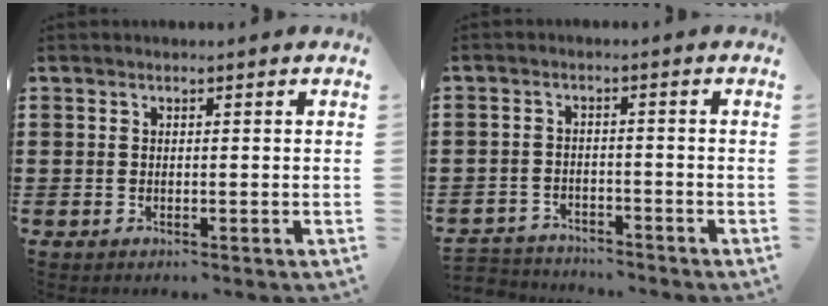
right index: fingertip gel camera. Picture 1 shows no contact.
{"total": 3.2, "force": [-3.2, 0.4, -0.3], "torque": [-0.003, -0.001, -0.070]}